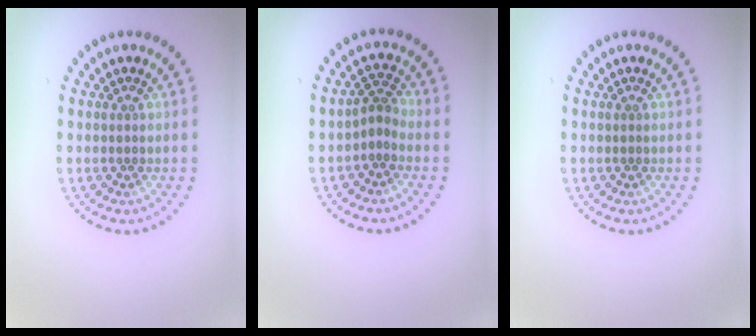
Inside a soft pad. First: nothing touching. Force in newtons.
{"total": 1.8, "press": 1.1, "slide": 1.4}
{"total": 0.0}